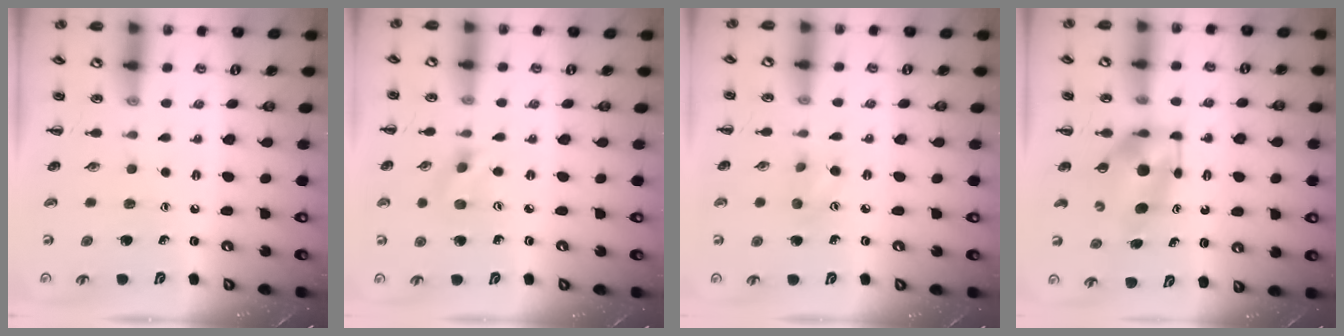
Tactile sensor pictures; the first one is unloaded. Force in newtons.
{"total": 1.9, "press": 1.7, "slide": 0.8}
{"total": 4.3, "press": 4.1, "slide": 1.2}
{"total": 5.8, "press": 5.7, "slide": 0.8}